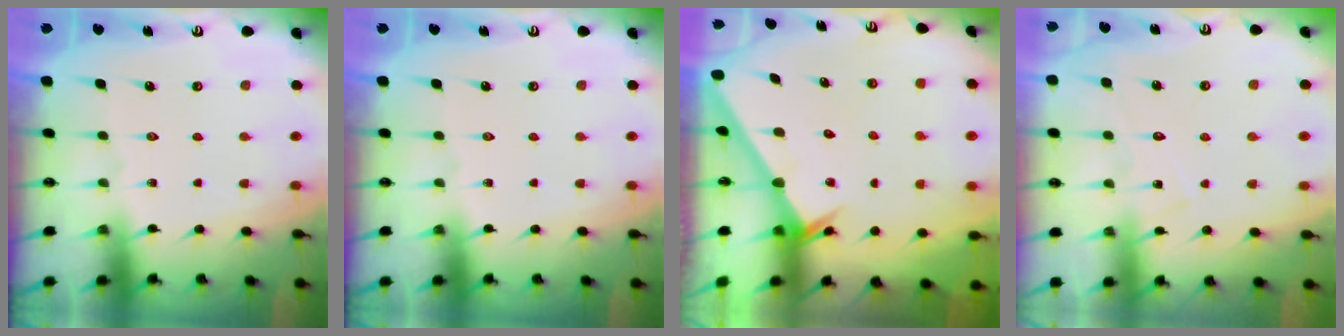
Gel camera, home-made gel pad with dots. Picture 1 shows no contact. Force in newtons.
{"total": 0.0}
{"total": 2.6, "press": 2.6, "slide": 0.0}
{"total": 8.1, "press": 8.1, "slide": 0.3}